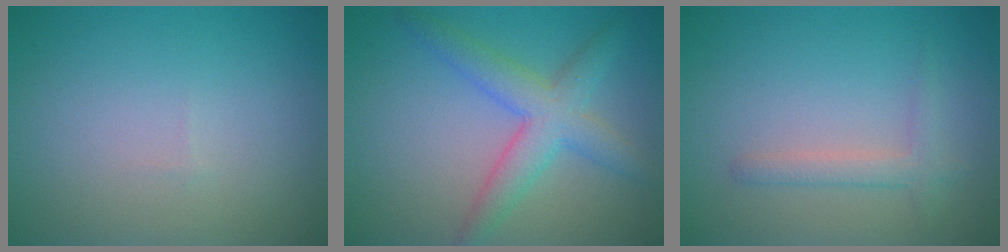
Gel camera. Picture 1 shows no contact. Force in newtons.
{"total": 4.6, "press": 4.6, "slide": 0.2}
{"total": 1.8, "press": 1.8, "slide": 0.2}